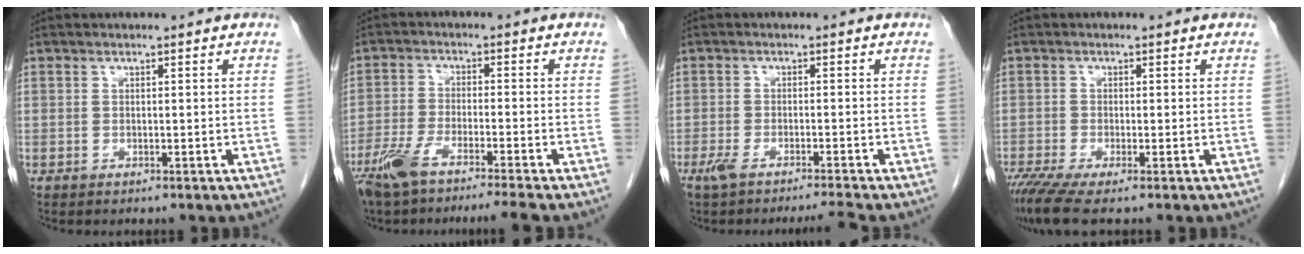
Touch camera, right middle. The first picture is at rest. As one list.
[{"total": 9.5, "force": [-7.4, -0.5, 6.0], "torque": [-0.105, -0.021, -0.127]}, {"total": 4.8, "force": [-4.0, -1.0, 2.5], "torque": [-0.044, -0.008, -0.070]}, {"total": 4.8, "force": [-3.4, 0.3, 3.4], "torque": [-0.060, -0.013, -0.064]}]